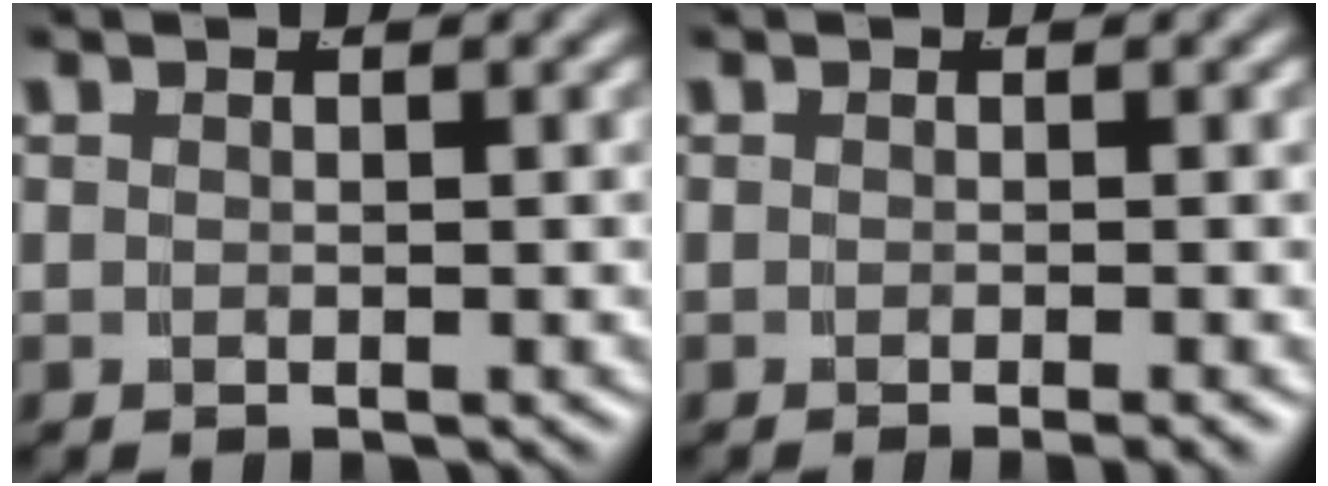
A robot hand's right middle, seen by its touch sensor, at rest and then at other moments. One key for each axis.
{"total": 1.3, "fx": -1.0, "fy": -0.2, "fz": 0.9, "tx": -0.008, "ty": -0.001, "tz": -0.016}